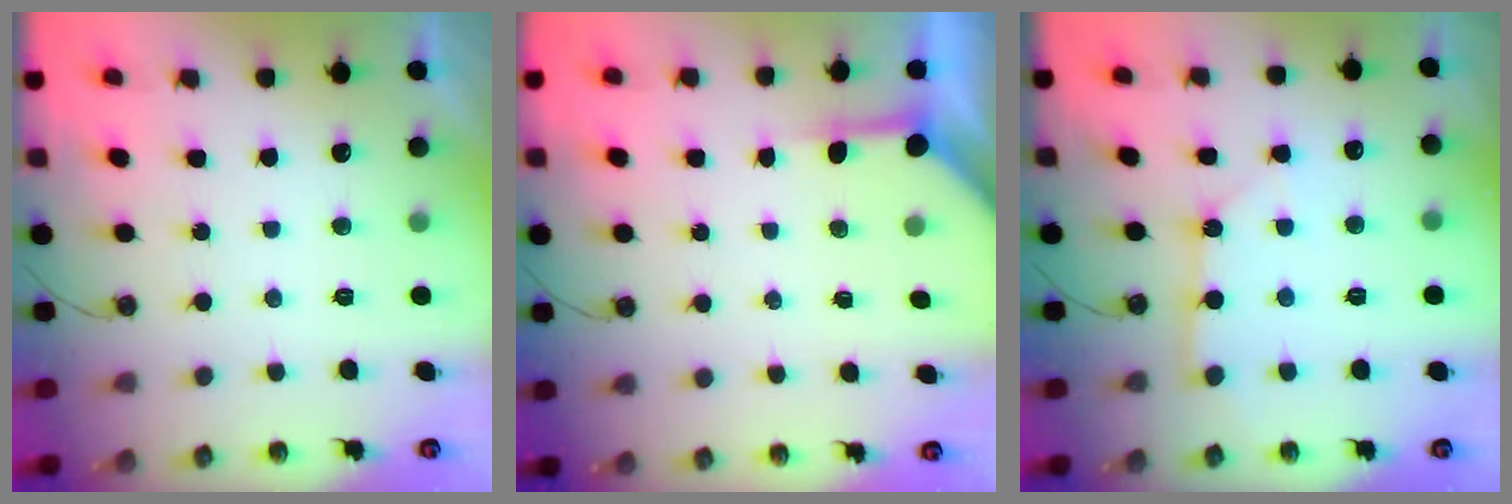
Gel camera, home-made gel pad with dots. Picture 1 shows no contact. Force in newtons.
{"total": 3.9, "press": 3.8, "slide": 0.4}
{"total": 2.8, "press": 2.7, "slide": 0.3}